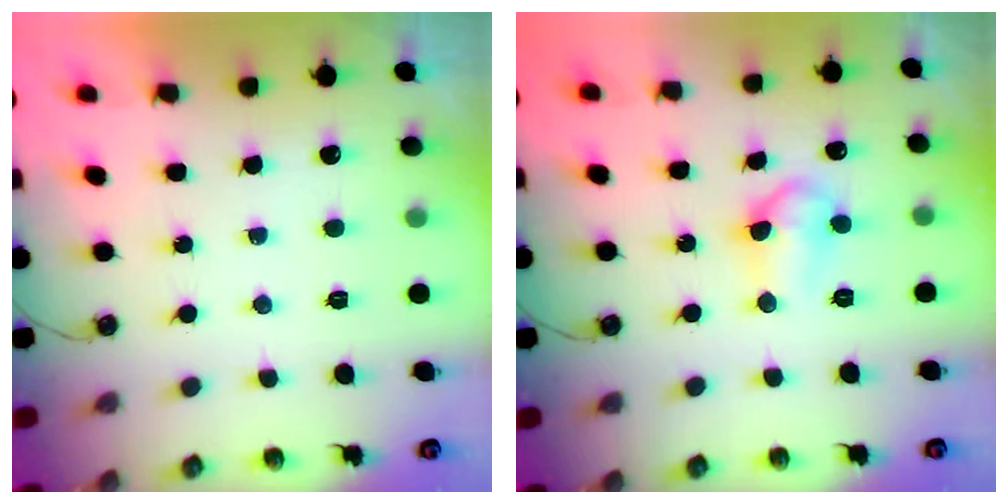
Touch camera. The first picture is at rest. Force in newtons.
{"total": 7.4, "press": 7.3, "slide": 1.3}